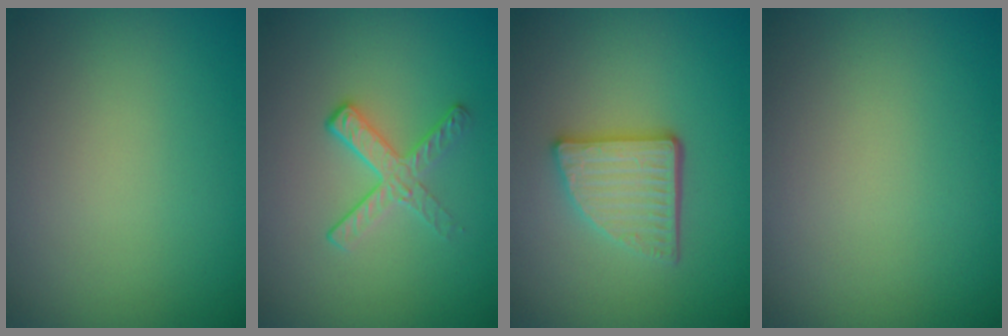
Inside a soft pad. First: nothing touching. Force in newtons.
{"total": 2.4, "press": 1.7, "slide": 1.7}
{"total": 4.2, "press": 3.3, "slide": 2.6}
{"total": 0.0}